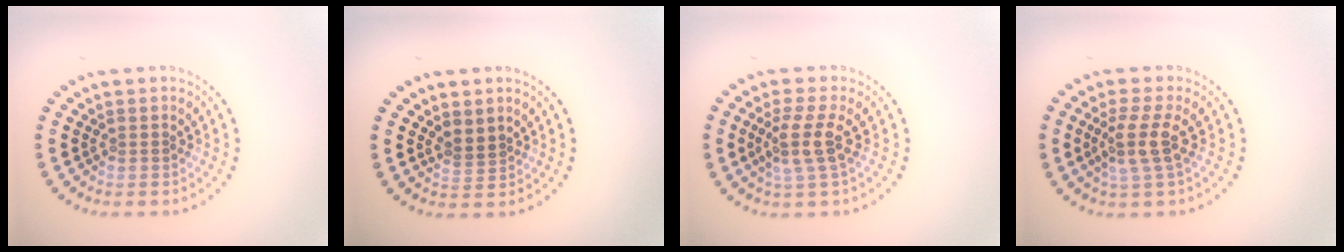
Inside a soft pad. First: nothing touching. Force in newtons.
{"total": 1.0, "press": 0.7, "slide": 0.7}
{"total": 2.9, "press": 2.3, "slide": 1.8}
{"total": 2.9, "press": 2.3, "slide": 1.8}